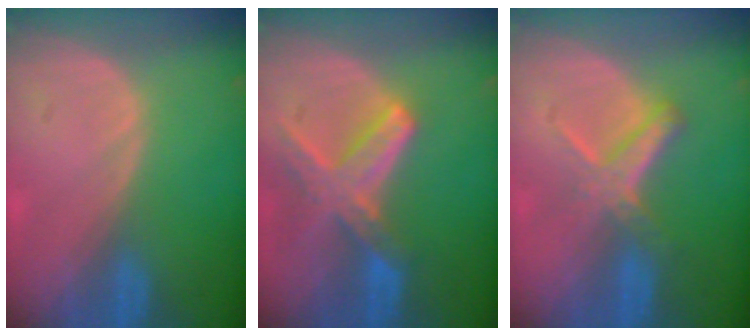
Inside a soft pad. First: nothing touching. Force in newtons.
{"total": 8.2, "press": 7.3, "slide": 3.9}
{"total": 5.6, "press": 5.1, "slide": 2.3}